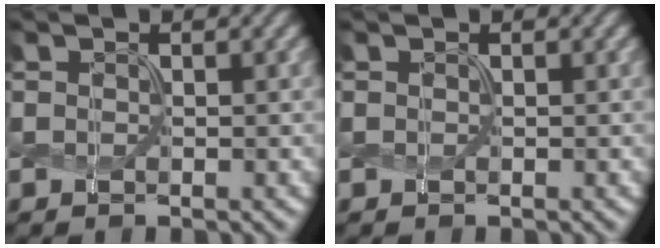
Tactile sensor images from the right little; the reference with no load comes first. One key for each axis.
{"total": 0.0}